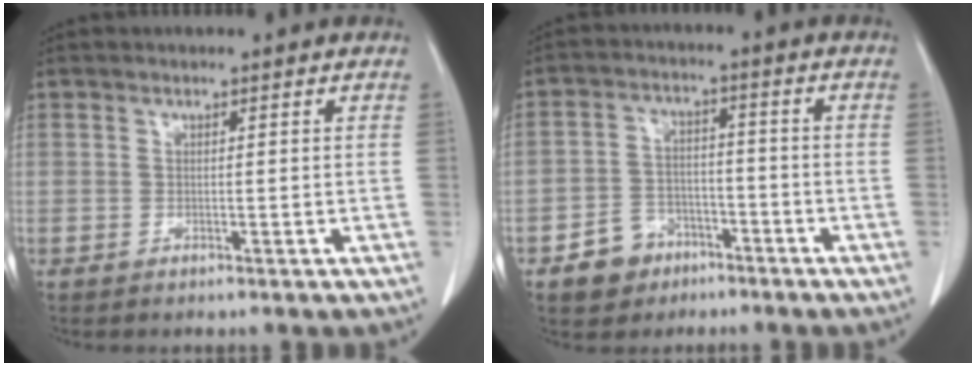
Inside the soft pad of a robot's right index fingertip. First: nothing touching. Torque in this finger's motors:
{"motor_torque": [-0.35, 0.00, -0.80, -0.21]}